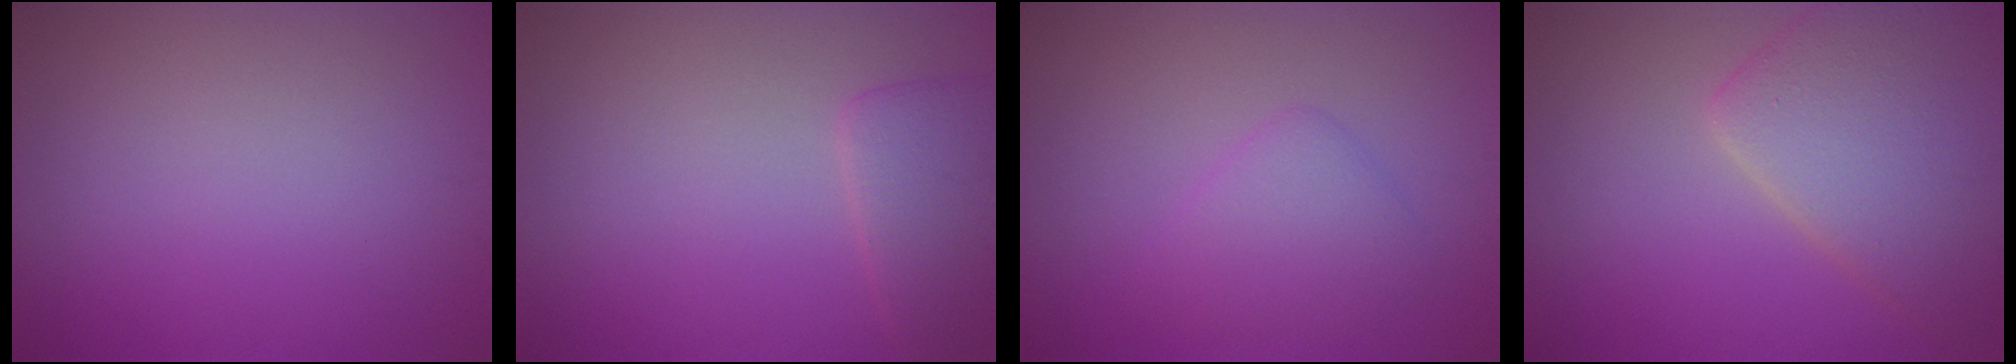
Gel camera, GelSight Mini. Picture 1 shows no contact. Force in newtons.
{"total": 2.9, "press": 2.9, "slide": 0.3}
{"total": 2.6, "press": 2.6, "slide": 0.2}
{"total": 6.9, "press": 6.9, "slide": 0.3}